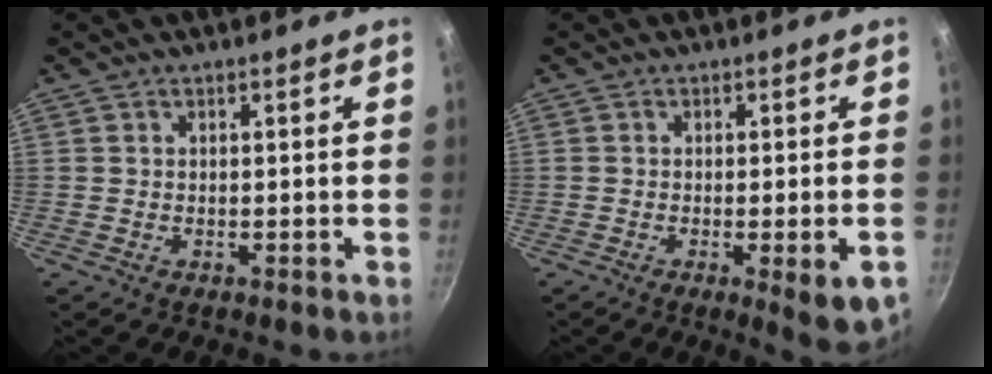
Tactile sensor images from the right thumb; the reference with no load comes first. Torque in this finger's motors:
{"motor_torque": [-0.37, 0.09, -0.25, -0.02, 0.04]}